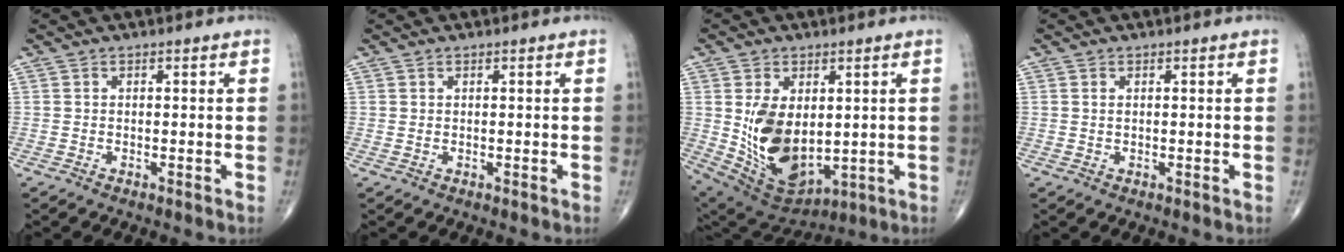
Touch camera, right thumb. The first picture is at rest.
{"total": 0.0}
{"total": 15.1, "force": [0.8, 9.3, 11.9], "torque": [-0.192, -0.018, 0.046]}
{"total": 0.6, "force": [0.2, 0.3, 0.4], "torque": [-0.011, 0.002, 0.007]}